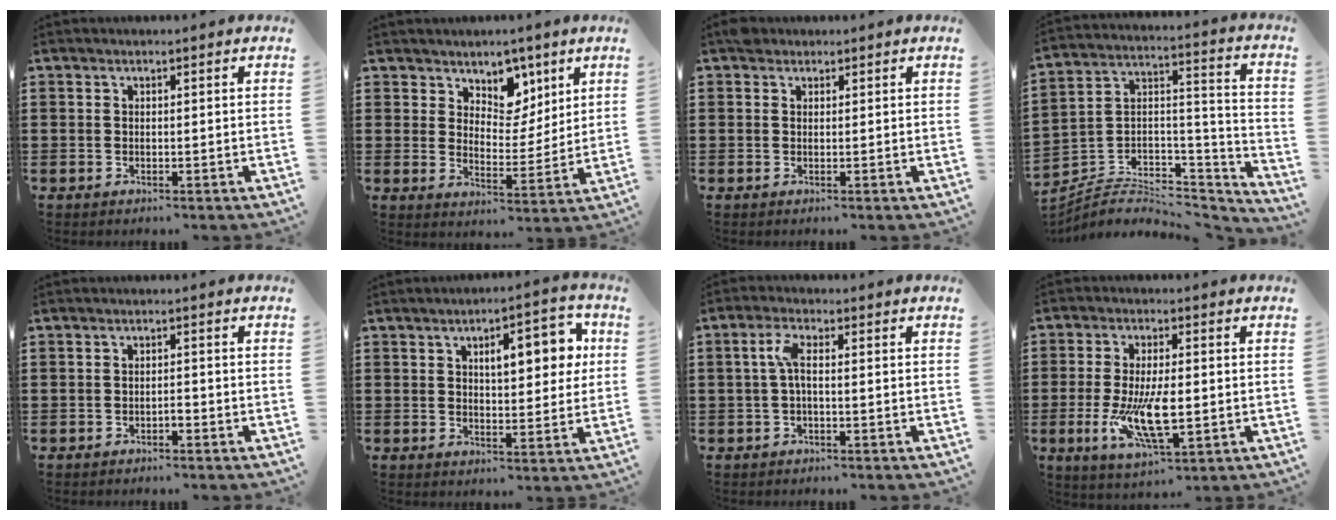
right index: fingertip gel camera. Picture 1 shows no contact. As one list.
[{"total": 5.8, "force": [4.3, 3.8, 0.6], "torque": [-0.030, -0.023, 0.074]}, {"total": 1.2, "force": [0.9, 0.8, 0.2], "torque": [-0.008, 0.003, 0.018]}, {"total": 4.4, "force": [-3.3, 2.6, 1.2], "torque": [-0.033, -0.009, -0.068]}, {"total": 1.2, "force": [-0.8, 0.3, 0.8], "torque": [-0.020, -0.003, -0.014]}, {"total": 8.4, "force": [2.5, 3.5, 7.2], "torque": [-0.105, -0.003, 0.032]}, {"total": 3.5, "force": [-0.1, 1.0, 3.4], "torque": [-0.073, 0.003, -0.006]}, {"total": 10.7, "force": [-1.8, 3.9, 9.8], "torque": [-0.201, -0.025, -0.031]}]